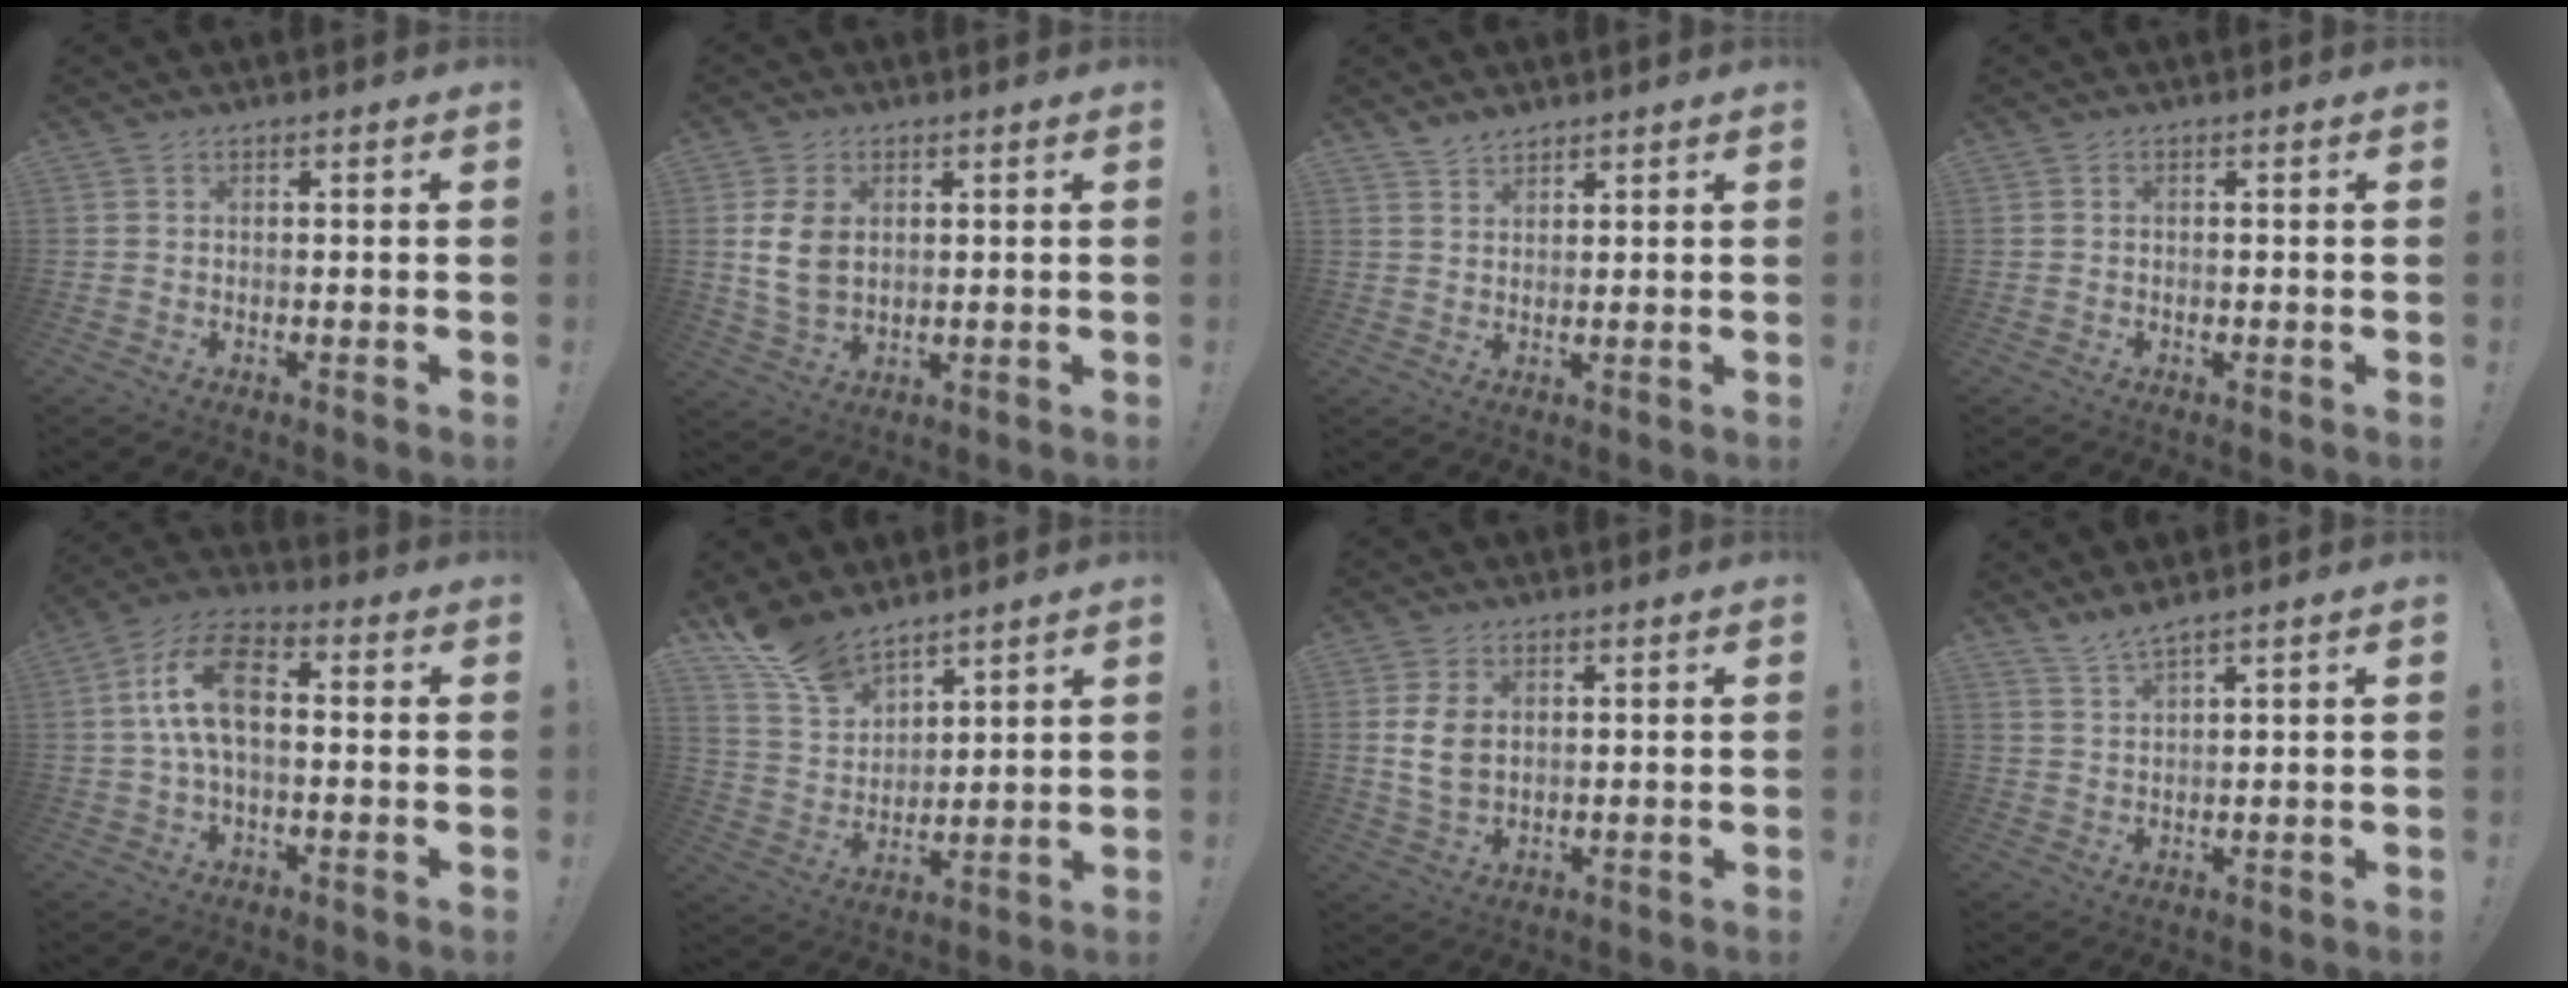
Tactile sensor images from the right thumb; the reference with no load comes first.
{"total": 7.1, "force": [1.4, 4.6, 5.2], "torque": [-0.083, -0.001, 0.025]}
{"total": 3.3, "force": [3.0, 1.2, 0.6], "torque": [-0.004, -0.024, 0.055]}
{"total": 0.5, "force": [-0.1, 0.4, 0.2], "torque": [-0.005, 0.001, -0.002]}
{"total": 13.2, "force": [1.2, 7.0, 11.2], "torque": [-0.212, 0.015, 0.024]}
{"total": 11.7, "force": [10.1, 4.7, 3.3], "torque": [-0.075, -0.074, 0.195]}
{"total": 6.7, "force": [1.4, 4.3, 4.9], "torque": [-0.079, -0.003, 0.024]}
{"total": 3.8, "force": [3.3, 0.0, 1.8], "torque": [-0.044, -0.017, 0.060]}